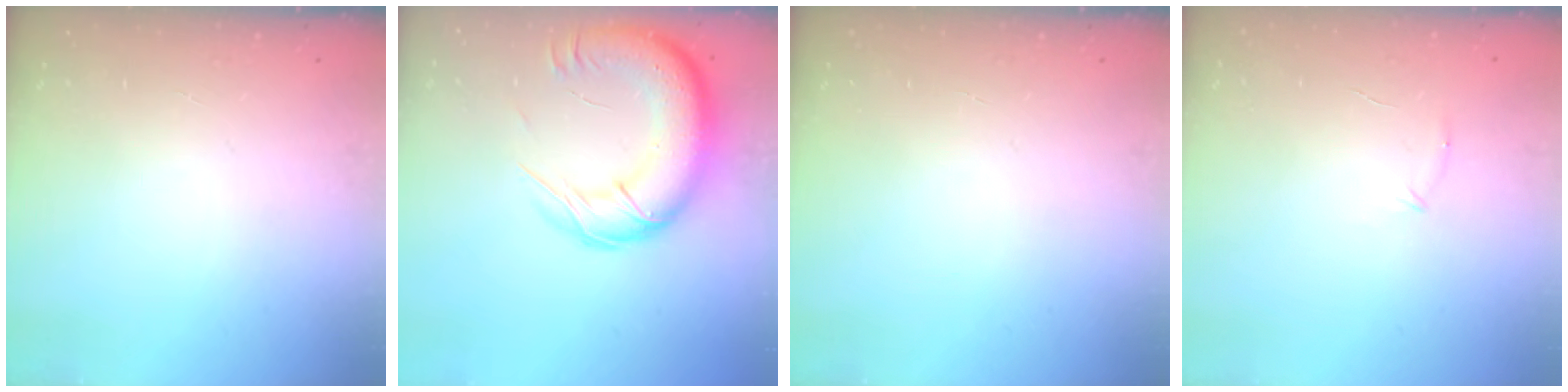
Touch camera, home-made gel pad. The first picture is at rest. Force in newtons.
{"total": 22.3, "press": 21.7, "slide": 5.0}
{"total": 0.0}
{"total": 4.7, "press": 4.5, "slide": 1.3}